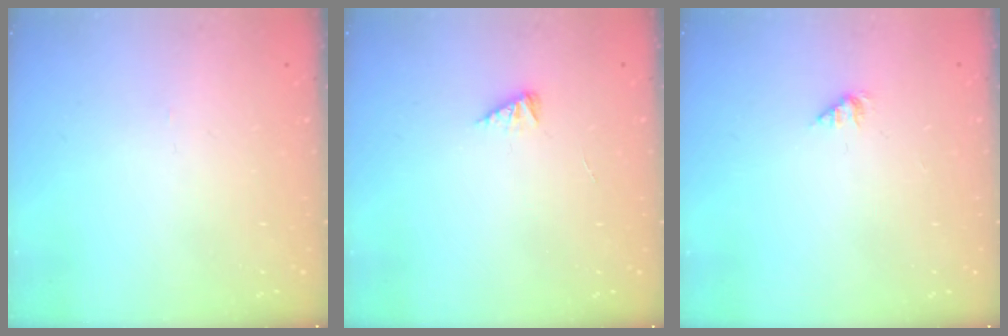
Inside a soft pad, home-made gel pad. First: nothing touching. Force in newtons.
{"total": 1.8, "press": 1.7, "slide": 0.3}
{"total": 1.1, "press": 1.0, "slide": 0.2}